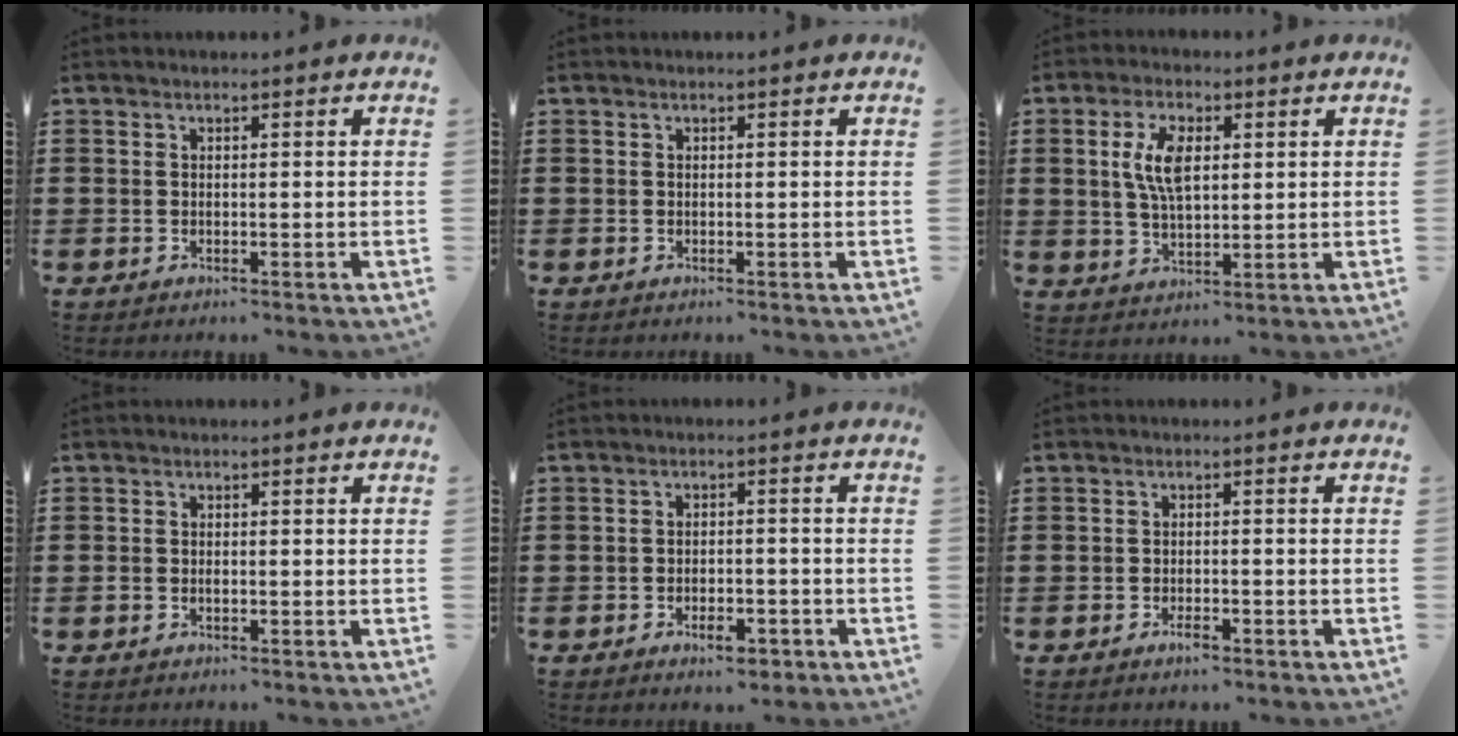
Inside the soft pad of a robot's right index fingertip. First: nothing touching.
{"total": 0.0}
{"total": 7.1, "force": [1.6, 3.4, 6.0], "torque": [-0.132, 0.009, 0.023]}
{"total": 0.9, "force": [-0.4, 0.4, 0.6], "torque": [-0.013, -0.003, -0.006]}
{"total": 3.6, "force": [-2.3, 1.5, 2.3], "torque": [-0.039, 0.007, -0.043]}
{"total": 1.9, "force": [-1.2, 0.7, 1.3], "torque": [-0.024, 0.000, -0.021]}